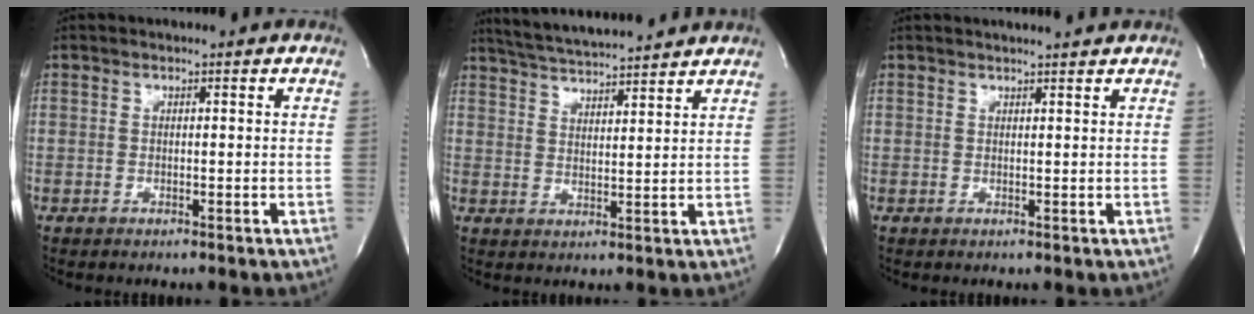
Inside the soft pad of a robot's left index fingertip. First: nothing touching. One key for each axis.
{"total": 11.1, "fx": 10.3, "fy": 0.0, "fz": 3.9, "tx": -0.077, "ty": 0.020, "tz": 0.163}
{"total": 3.5, "fx": 3.4, "fy": -0.3, "fz": 1.1, "tx": -0.017, "ty": 0.009, "tz": 0.040}